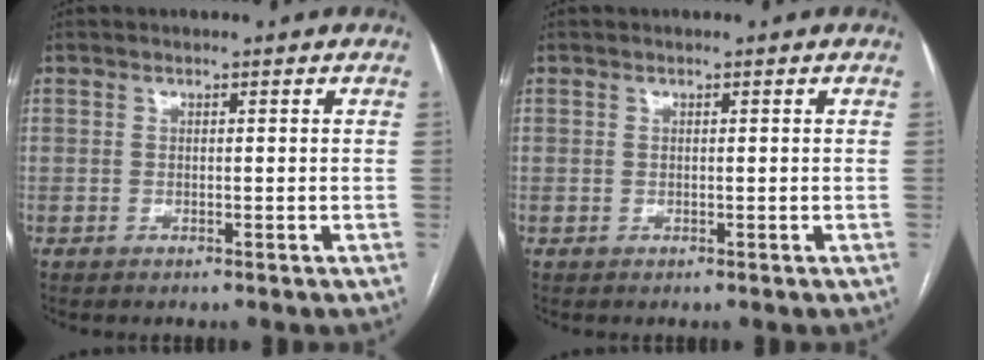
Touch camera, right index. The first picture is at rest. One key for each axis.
{"total": 0.0}